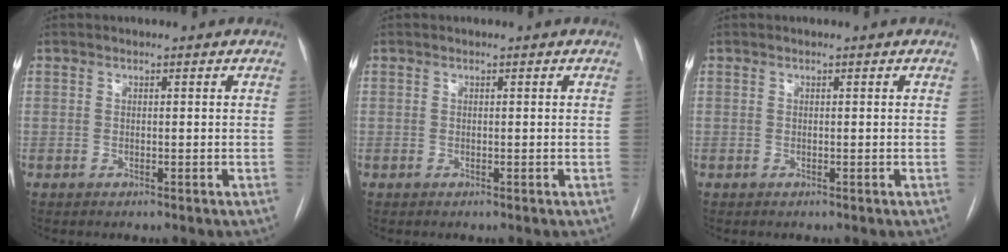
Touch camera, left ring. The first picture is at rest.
{"total": 0.0}
{"total": 0.0}